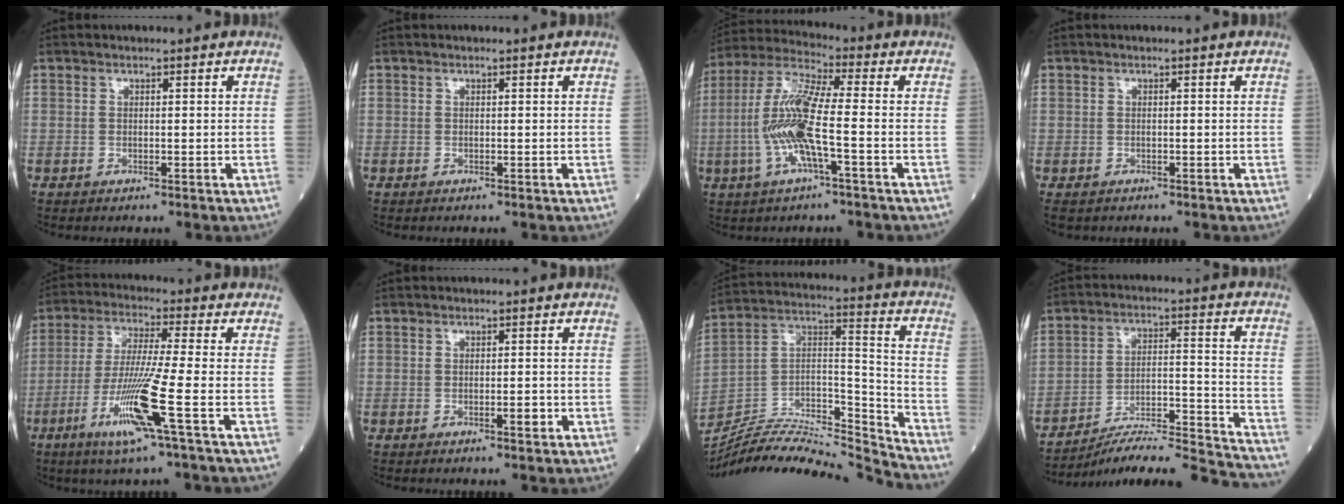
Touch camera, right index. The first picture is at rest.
{"total": 0.0}
{"total": 11.8, "force": [-2.4, 1.2, 11.5], "torque": [-0.248, 0.006, -0.054]}
{"total": 1.6, "force": [-1.0, 1.3, 0.3], "torque": [-0.010, 0.001, -0.014]}
{"total": 11.7, "force": [-4.7, -1.2, 10.7], "torque": [-0.214, -0.024, -0.093]}
{"total": 1.6, "force": [-0.5, 0.3, 1.5], "torque": [-0.024, -0.001, -0.008]}
{"total": 22.4, "force": [-21.6, 1.0, 5.7], "torque": [-0.114, 0.034, -0.358]}
{"total": 19.8, "force": [-18.9, -0.4, 5.9], "torque": [-0.074, 0.015, -0.283]}